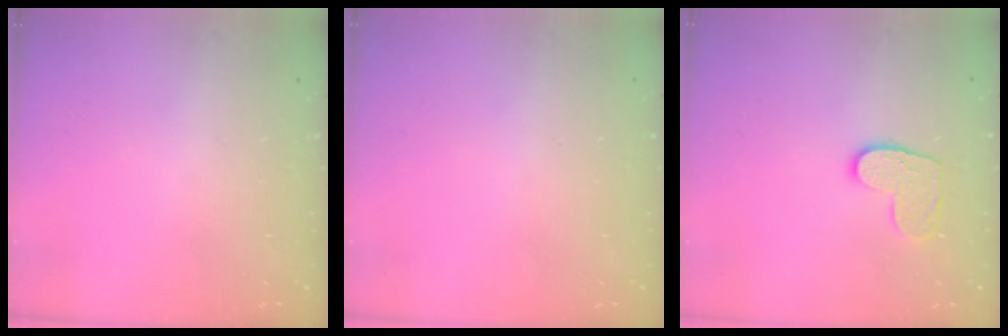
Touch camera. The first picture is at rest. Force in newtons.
{"total": 0.6, "press": 0.6, "slide": 0.2}
{"total": 8.2, "press": 8.2, "slide": 0.5}